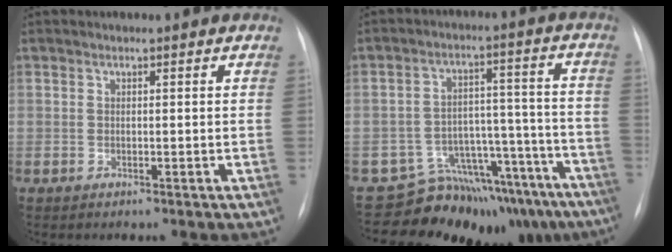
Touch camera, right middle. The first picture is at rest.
{"total": 15.6, "force": [-13.7, 6.8, 3.4], "torque": [-0.021, 0.068, -0.181]}